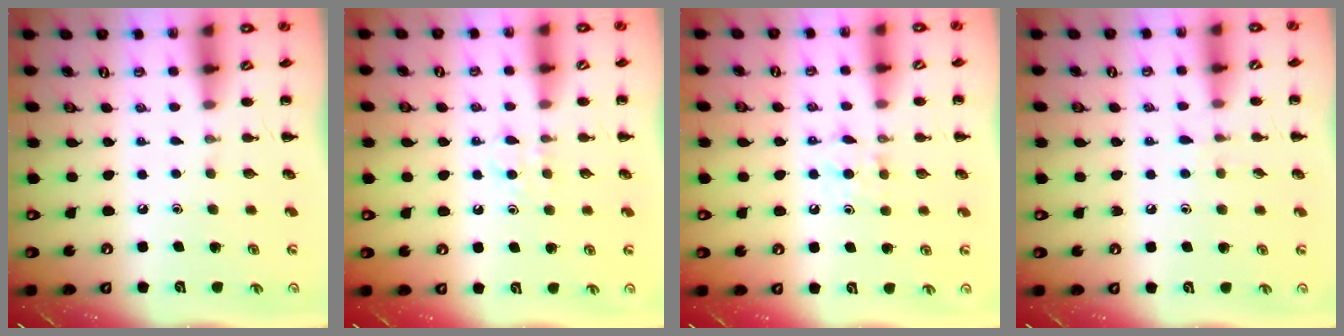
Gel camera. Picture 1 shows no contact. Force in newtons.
{"total": 4.1, "press": 3.9, "slide": 1.3}
{"total": 5.3, "press": 5.0, "slide": 1.7}
{"total": 5.2, "press": 4.8, "slide": 2.2}